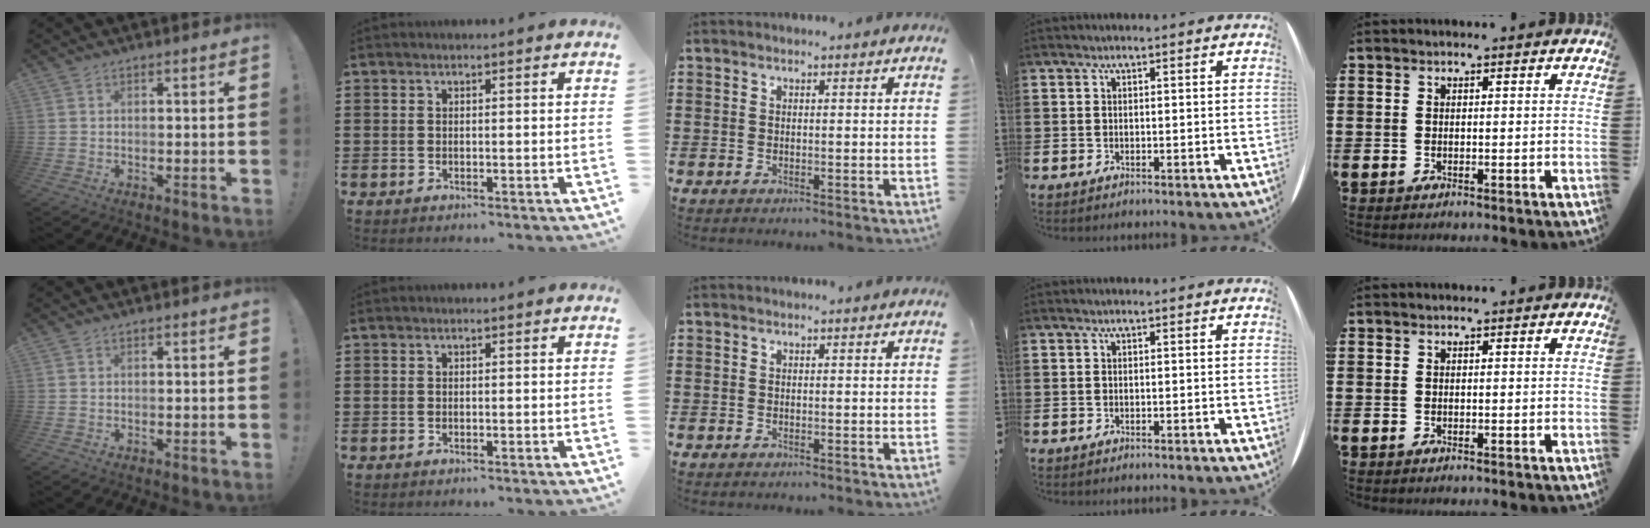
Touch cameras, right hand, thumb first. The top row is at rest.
{}